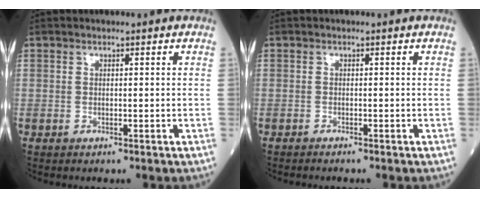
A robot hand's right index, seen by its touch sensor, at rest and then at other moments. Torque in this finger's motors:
{"motor_torque": [-0.06, -0.03, 0.03, 0.01]}